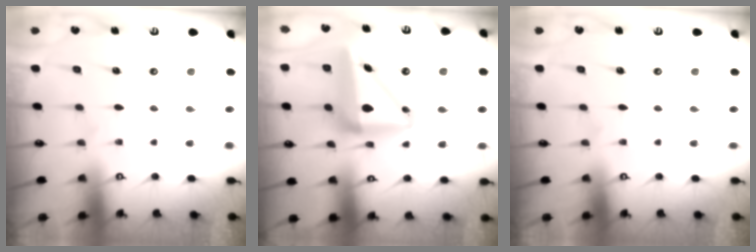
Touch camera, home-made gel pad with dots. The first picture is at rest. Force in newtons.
{"total": 17.5, "press": 17.3, "slide": 2.3}
{"total": 0.0}